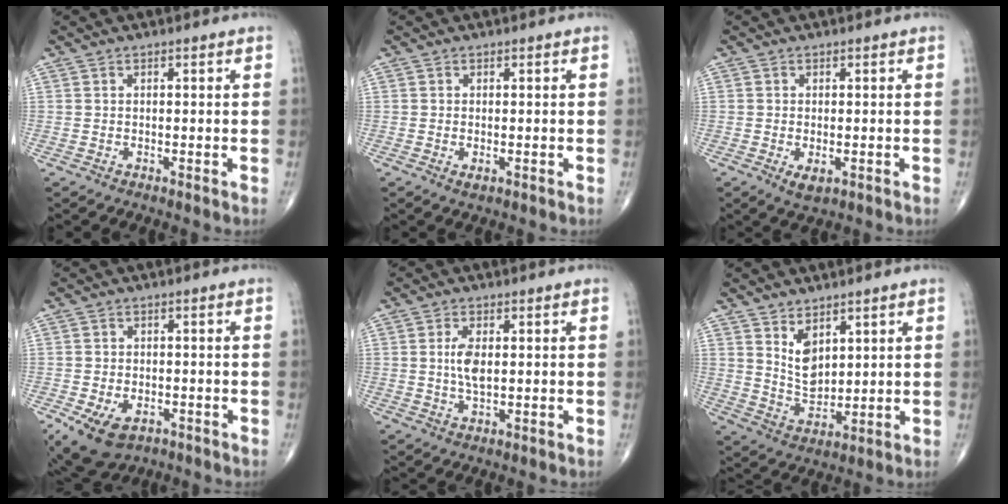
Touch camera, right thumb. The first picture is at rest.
{"total": 1.2, "force": [-0.4, 0.5, 1.0], "torque": [-0.017, -0.003, -0.005]}
{"total": 2.7, "force": [-0.8, 1.4, 2.2], "torque": [-0.038, -0.006, -0.009]}
{"total": 8.9, "force": [-4.4, 5.5, 5.4], "torque": [-0.092, 0.010, -0.063]}
{"total": 4.5, "force": [0.5, 2.0, 4.0], "torque": [-0.079, -0.005, 0.010]}
{"total": 6.5, "force": [3.2, 3.7, 4.3], "torque": [-0.062, -0.034, 0.071]}